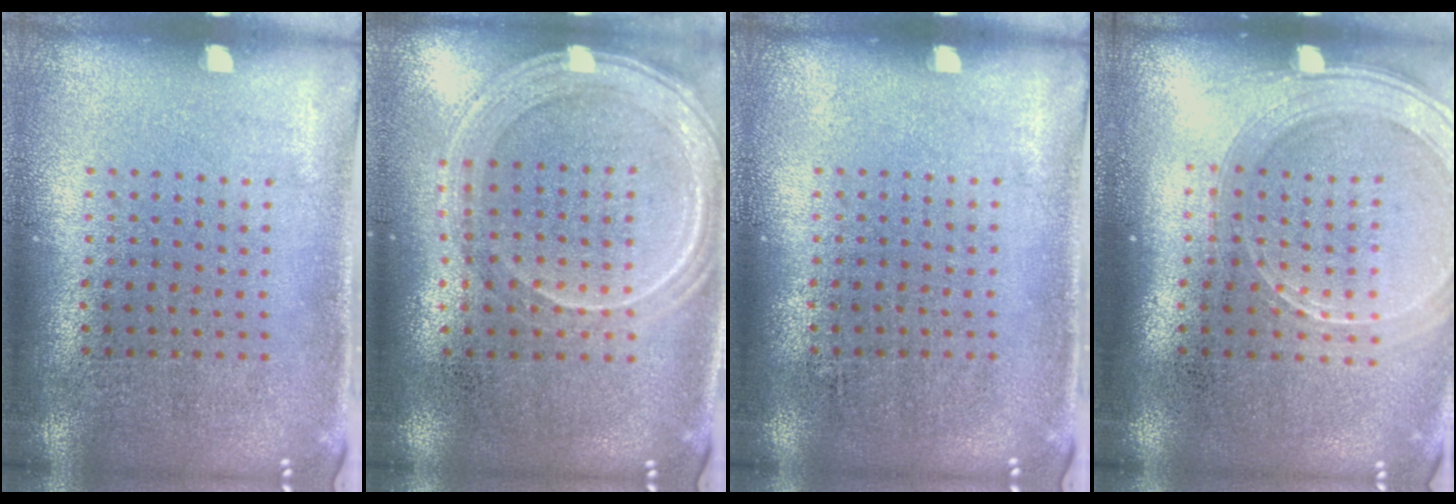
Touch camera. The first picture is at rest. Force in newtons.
{"total": 1.2, "press": 1.2, "slide": 0.2}
{"total": 0.0}
{"total": 2.0, "press": 1.8, "slide": 0.9}